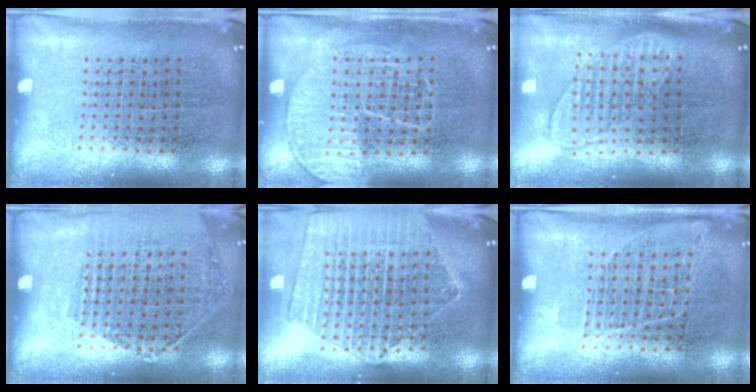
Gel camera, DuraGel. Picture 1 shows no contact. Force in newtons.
{"total": 1.3, "press": 1.3, "slide": 0.3}
{"total": 1.8, "press": 1.5, "slide": 1.0}
{"total": 1.2, "press": 1.0, "slide": 0.5}
{"total": 2.2, "press": 2.0, "slide": 1.0}
{"total": 0.9, "press": 0.8, "slide": 0.4}